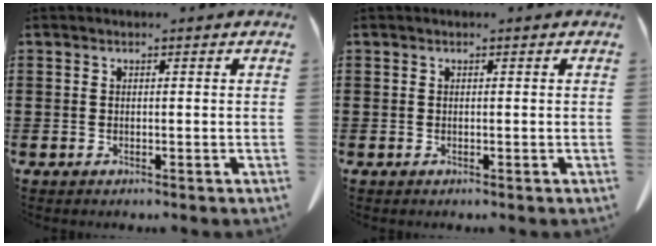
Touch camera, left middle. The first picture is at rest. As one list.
[{"total": 0.0}]